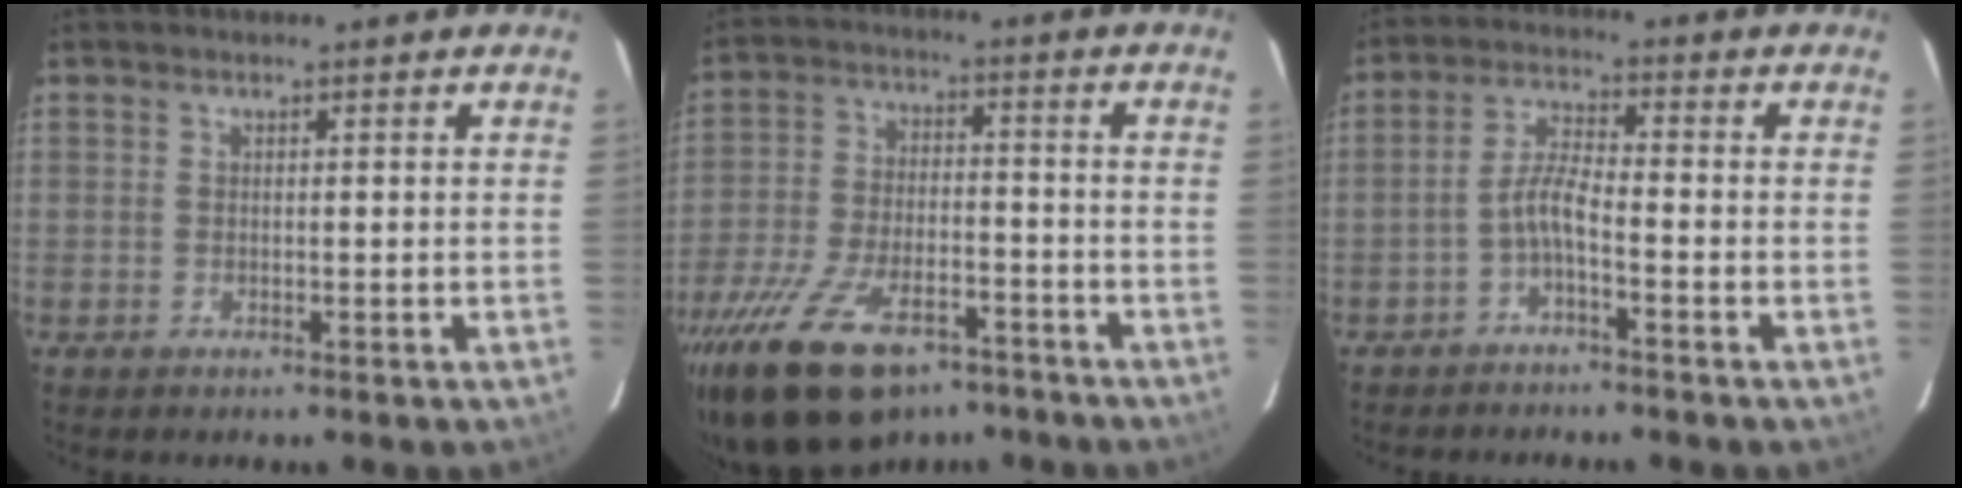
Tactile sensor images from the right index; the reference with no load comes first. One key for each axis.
{"total": 19.8, "fx": -13.6, "fy": 9.3, "fz": 11.0, "tx": -0.234, "ty": -0.026, "tz": -0.226}
{"total": 3.9, "fx": -2.3, "fy": 0.5, "fz": 3.1, "tx": -0.075, "ty": 0.013, "tz": -0.046}